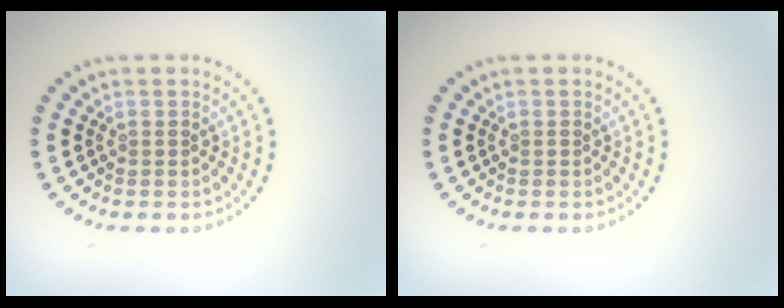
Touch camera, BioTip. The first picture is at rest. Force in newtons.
{"total": 0.0}